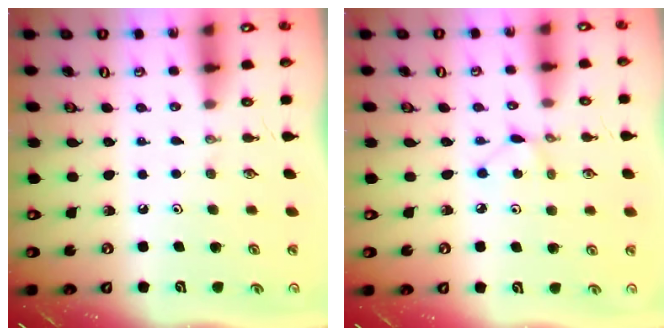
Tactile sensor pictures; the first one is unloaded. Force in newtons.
{"total": 3.2, "press": 3.2, "slide": 0.2}